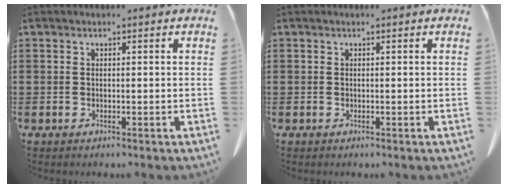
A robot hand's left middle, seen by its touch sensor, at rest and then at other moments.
{"total": 0.0}